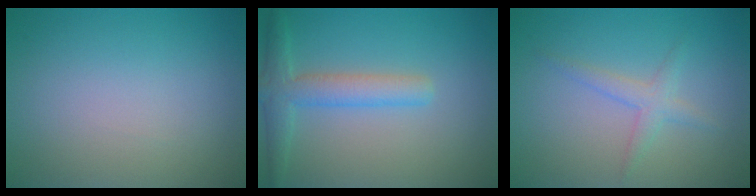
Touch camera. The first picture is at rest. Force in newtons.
{"total": 3.5, "press": 3.5, "slide": 0.2}
{"total": 1.8, "press": 1.8, "slide": 0.0}